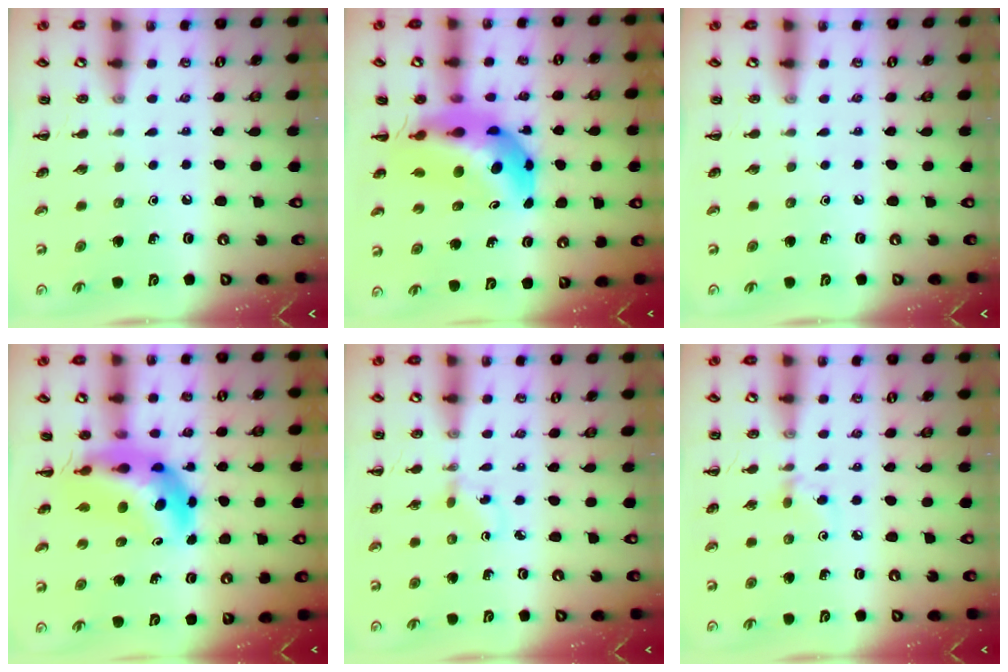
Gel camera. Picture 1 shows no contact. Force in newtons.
{"total": 12.5, "press": 12.0, "slide": 3.5}
{"total": 0.0}
{"total": 9.0, "press": 8.6, "slide": 2.6}
{"total": 1.2, "press": 1.0, "slide": 0.7}
{"total": 5.1, "press": 4.8, "slide": 1.7}